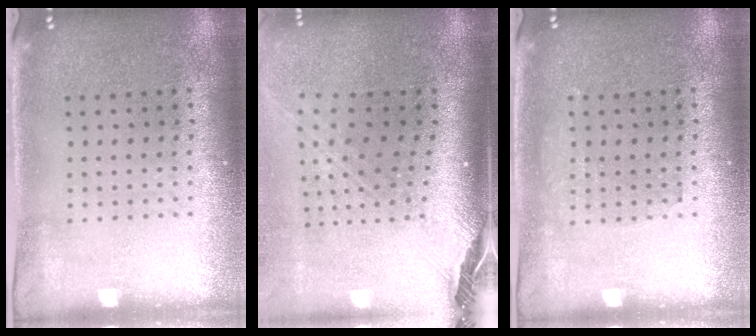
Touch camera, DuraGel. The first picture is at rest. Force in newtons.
{"total": 2.9, "press": 2.1, "slide": 2.0}
{"total": 0.9, "press": 0.9, "slide": 0.2}